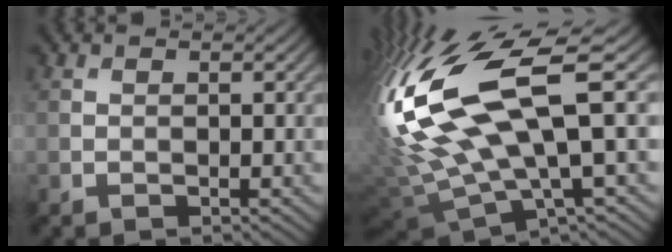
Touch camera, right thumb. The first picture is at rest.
{"total": 19.6, "force": [3.0, 6.4, 18.3], "torque": [-0.412, -0.006, 0.069]}